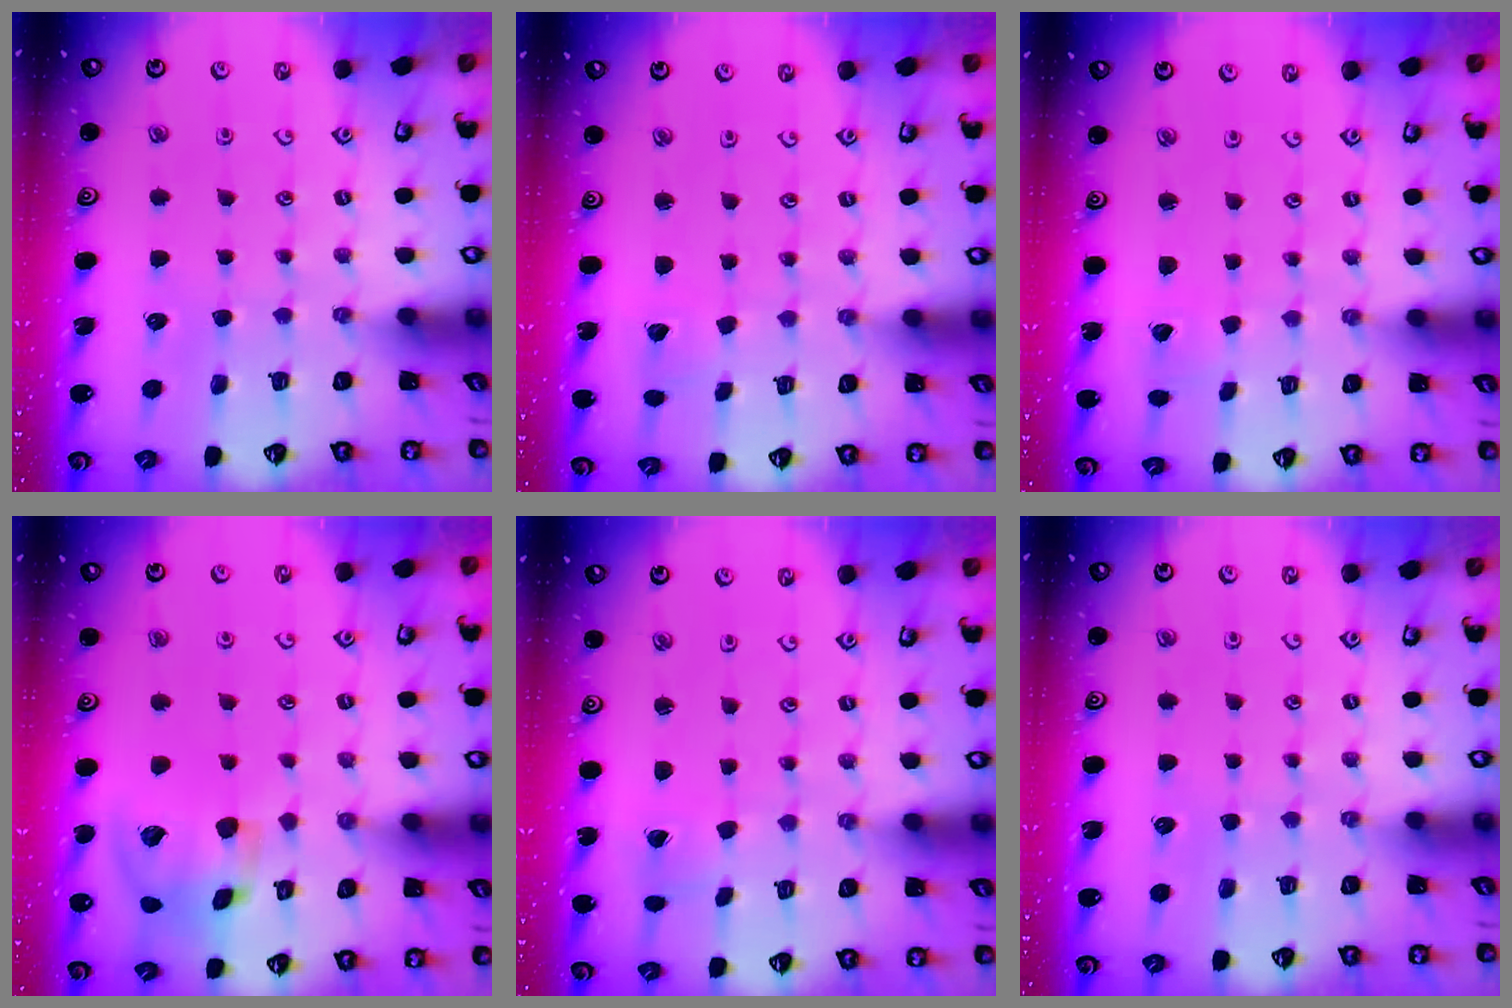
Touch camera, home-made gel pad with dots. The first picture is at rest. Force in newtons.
{"total": 2.9, "press": 2.9, "slide": 0.2}
{"total": 1.3, "press": 1.3, "slide": 0.1}
{"total": 15.0, "press": 14.8, "slide": 2.3}
{"total": 0.7, "press": 0.7, "slide": 0.1}
{"total": 0.0}